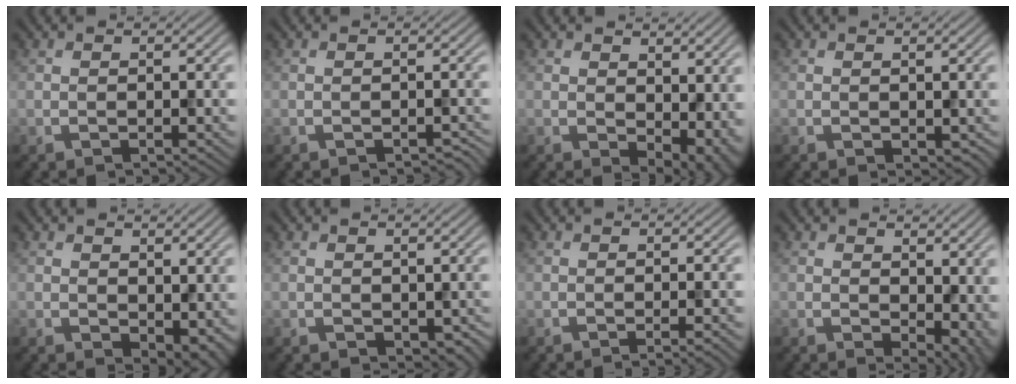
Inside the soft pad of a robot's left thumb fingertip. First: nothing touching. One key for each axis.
{"total": 1.0, "fx": -0.9, "fy": 0.2, "fz": 0.3, "tx": -0.001, "ty": -0.002, "tz": -0.013}
{"total": 7.0, "fx": 0.3, "fy": 4.4, "fz": 5.5, "tx": -0.077, "ty": -0.023, "tz": 0.016}
{"total": 0.8, "fx": 0.3, "fy": 0.6, "fz": 0.4, "tx": -0.007, "ty": -0.005, "tz": 0.007}
{"total": 3.9, "fx": 0.5, "fy": 2.5, "fz": 3.0, "tx": -0.046, "ty": -0.014, "tz": 0.014}
{"total": 1.2, "fx": 0.3, "fy": 0.9, "fz": 0.7, "tx": -0.016, "ty": -0.008, "tz": 0.010}
{"total": 1.9, "fx": -0.8, "fy": 0.5, "fz": 1.7, "tx": -0.015, "ty": 0.000, "tz": -0.019}
{"total": 7.4, "fx": 0.5, "fy": 4.7, "fz": 5.7, "tx": -0.083, "ty": -0.021, "tz": 0.023}